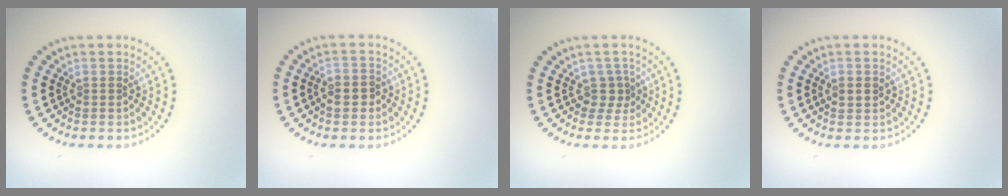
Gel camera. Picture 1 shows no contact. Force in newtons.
{"total": 1.7, "press": 1.6, "slide": 0.5}
{"total": 1.6, "press": 1.2, "slide": 1.1}
{"total": 1.5, "press": 1.5, "slide": 0.1}